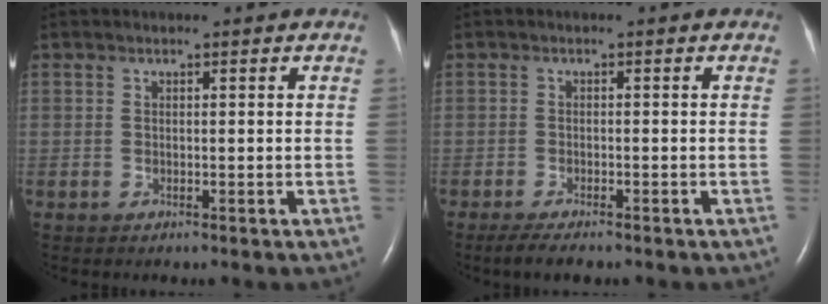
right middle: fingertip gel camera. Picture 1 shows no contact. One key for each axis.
{"total": 3.4, "fx": -2.7, "fy": 0.7, "fz": 2.0, "tx": -0.040, "ty": -0.009, "tz": -0.040}